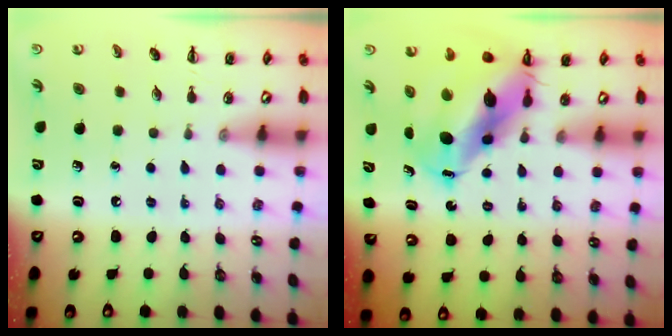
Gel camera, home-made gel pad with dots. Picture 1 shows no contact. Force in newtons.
{"total": 13.1, "press": 12.6, "slide": 3.5}